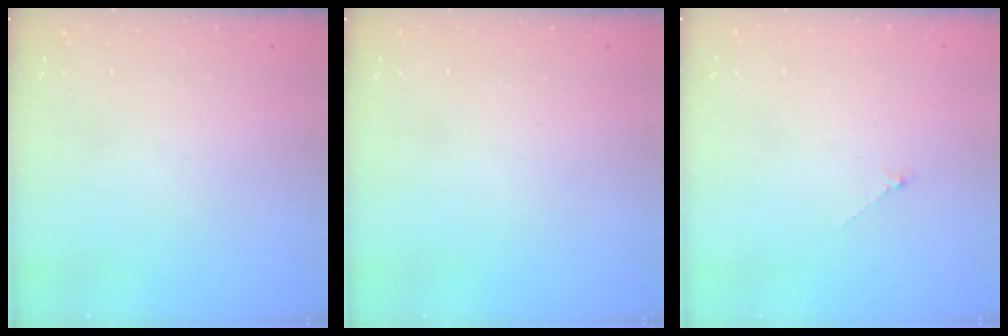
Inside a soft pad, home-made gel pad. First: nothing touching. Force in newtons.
{"total": 0.0}
{"total": 0.6, "press": 0.5, "slide": 0.3}